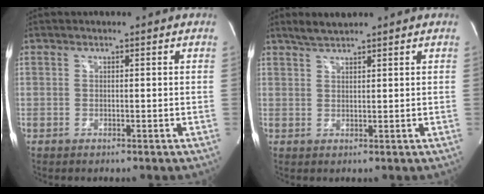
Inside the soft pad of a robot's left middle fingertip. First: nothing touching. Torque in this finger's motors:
{"motor_torque": [0.13, -0.02, -0.06, 0.02]}